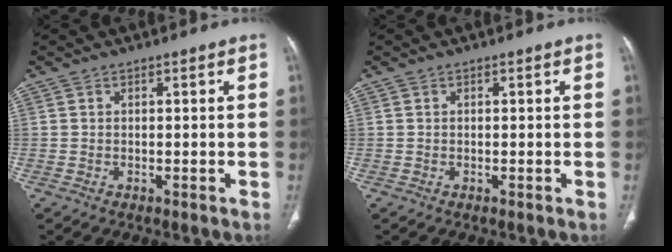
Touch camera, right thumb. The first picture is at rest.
{"total": 0.0}